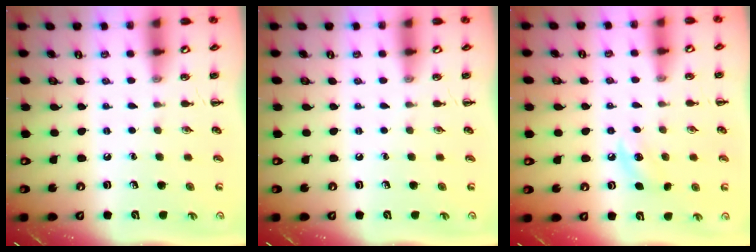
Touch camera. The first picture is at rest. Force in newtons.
{"total": 0.0}
{"total": 6.7, "press": 6.5, "slide": 1.7}